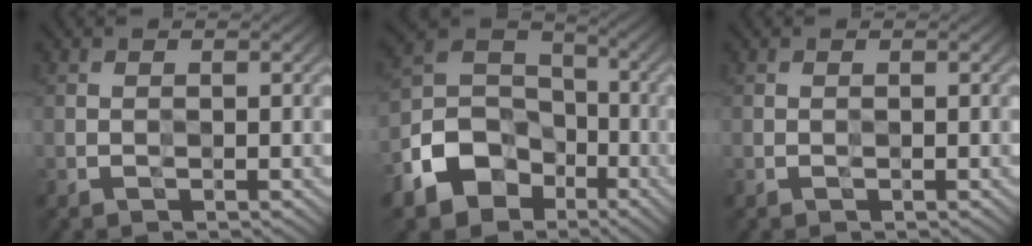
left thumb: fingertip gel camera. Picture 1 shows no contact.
{"total": 12.0, "force": [-6.0, 8.9, 5.4], "torque": [-0.144, -0.029, -0.117]}
{"total": 0.0}